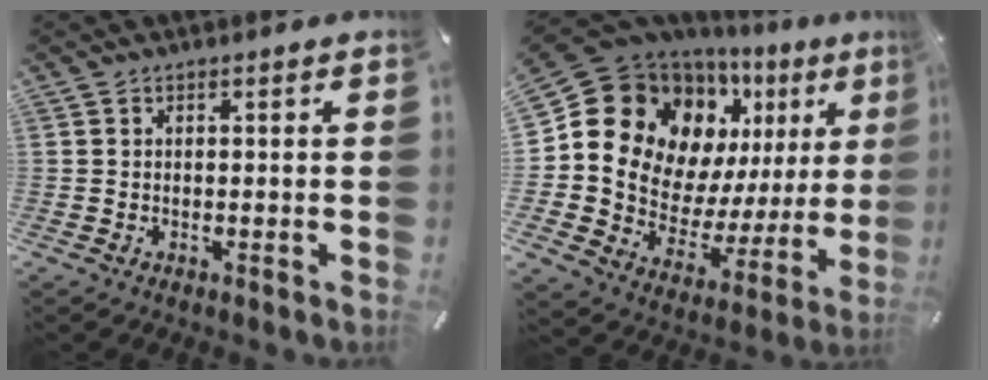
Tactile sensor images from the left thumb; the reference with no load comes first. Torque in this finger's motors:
{"motor_torque": [2.52, 2.49, 1.82, -0.94, 0.33]}